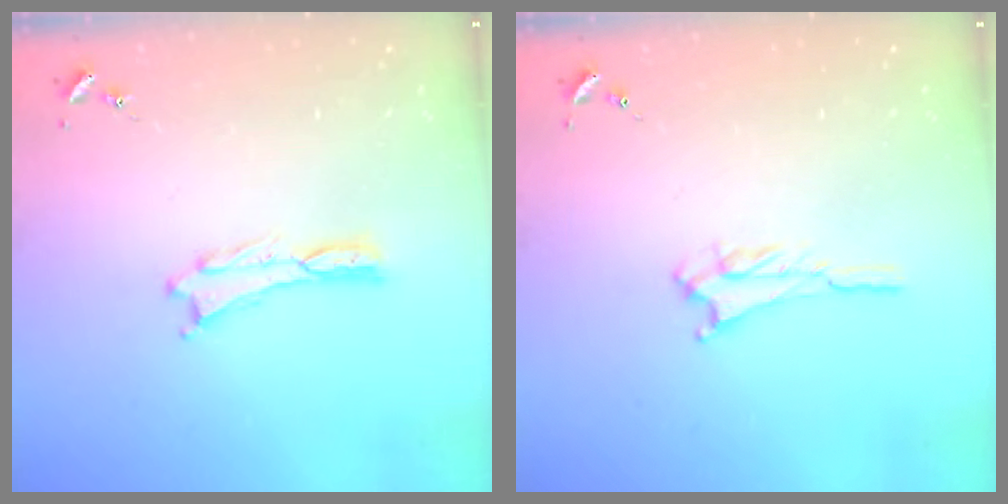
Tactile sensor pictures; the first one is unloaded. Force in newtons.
{"total": 1.7, "press": 1.6, "slide": 0.3}